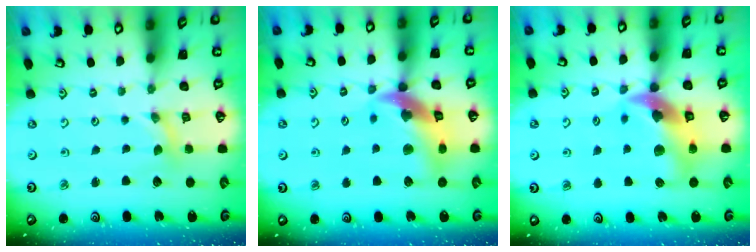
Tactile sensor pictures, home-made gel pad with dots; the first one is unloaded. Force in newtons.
{"total": 15.8, "press": 15.6, "slide": 2.1}
{"total": 14.9, "press": 14.7, "slide": 2.2}